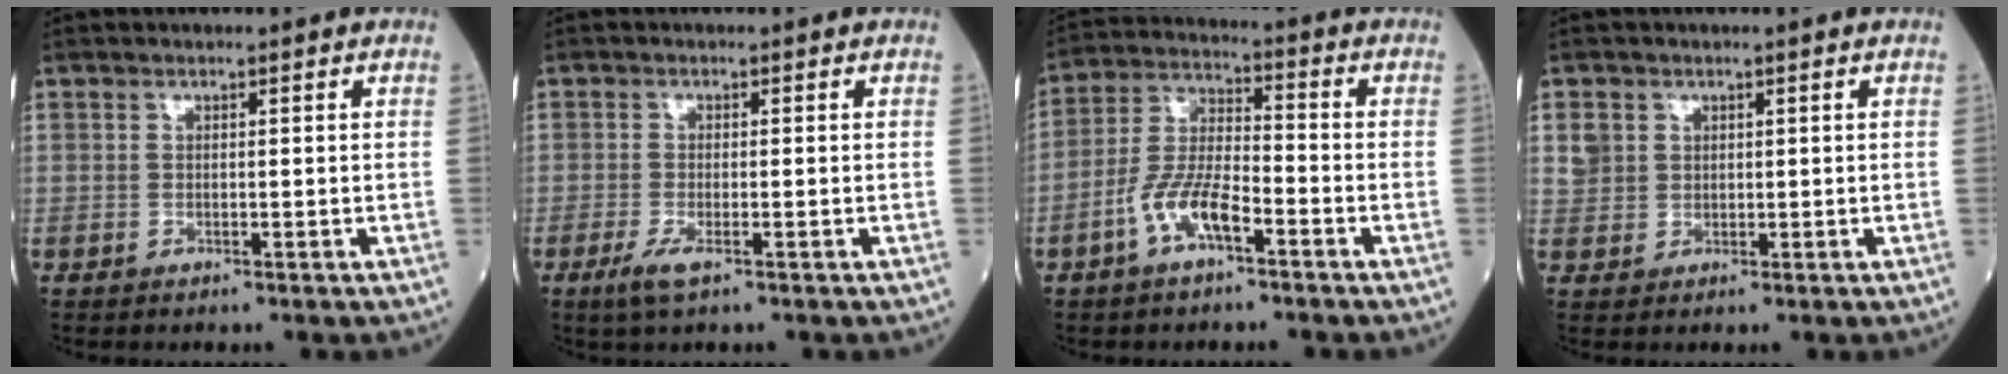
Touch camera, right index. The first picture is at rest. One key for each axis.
{"total": 2.8, "fx": -1.6, "fy": 0.5, "fz": 2.3, "tx": -0.051, "ty": -0.007, "tz": -0.030}
{"total": 8.2, "fx": -4.2, "fy": 2.5, "fz": 6.7, "tx": -0.144, "ty": 0.009, "tz": -0.083}
{"total": 2.7, "fx": 1.1, "fy": 2.4, "fz": 0.5, "tx": -0.007, "ty": 0.006, "tz": 0.024}